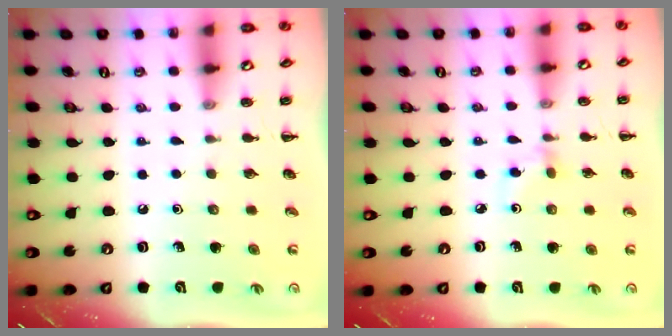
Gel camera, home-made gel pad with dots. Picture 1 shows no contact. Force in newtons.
{"total": 2.6, "press": 2.4, "slide": 1.1}